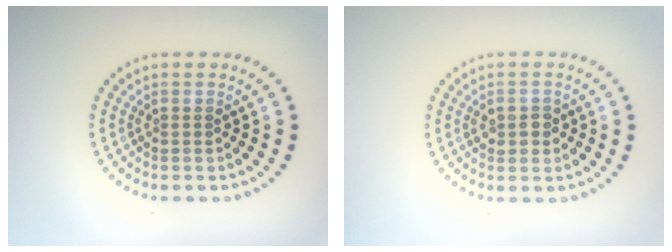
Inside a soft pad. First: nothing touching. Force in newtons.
{"total": 1.8, "press": 1.8, "slide": 0.1}